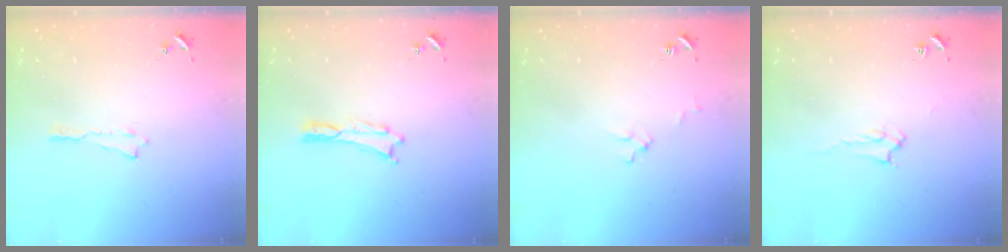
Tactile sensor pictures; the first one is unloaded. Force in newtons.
{"total": 0.0}
{"total": 3.0, "press": 3.0, "slide": 0.2}
{"total": 2.0, "press": 2.0, "slide": 0.2}